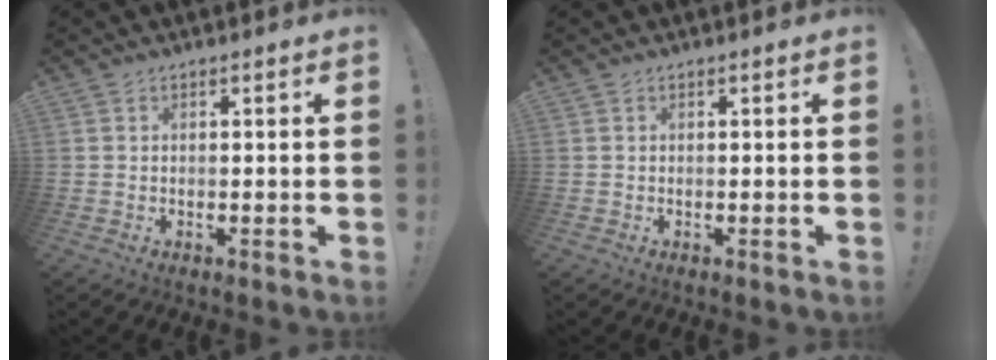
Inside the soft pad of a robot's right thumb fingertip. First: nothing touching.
{"total": 0.0}